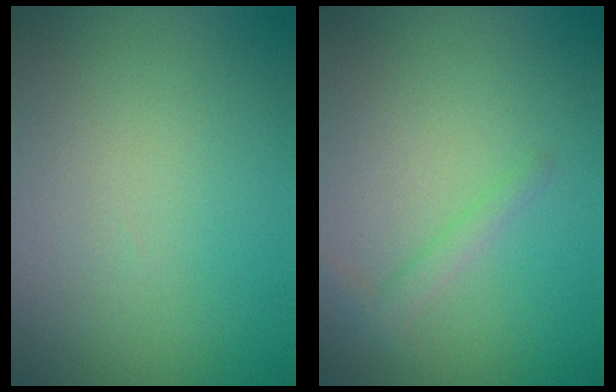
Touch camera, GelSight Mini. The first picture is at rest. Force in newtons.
{"total": 1.3, "press": 1.3, "slide": 0.1}